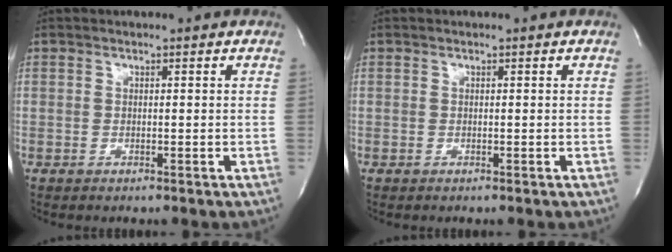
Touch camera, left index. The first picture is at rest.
{"total": 0.0}